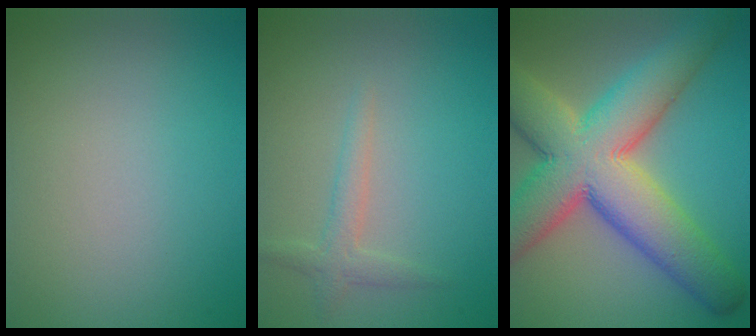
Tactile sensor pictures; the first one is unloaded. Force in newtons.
{"total": 1.6, "press": 1.6, "slide": 0.1}
{"total": 12.7, "press": 12.7, "slide": 0.5}